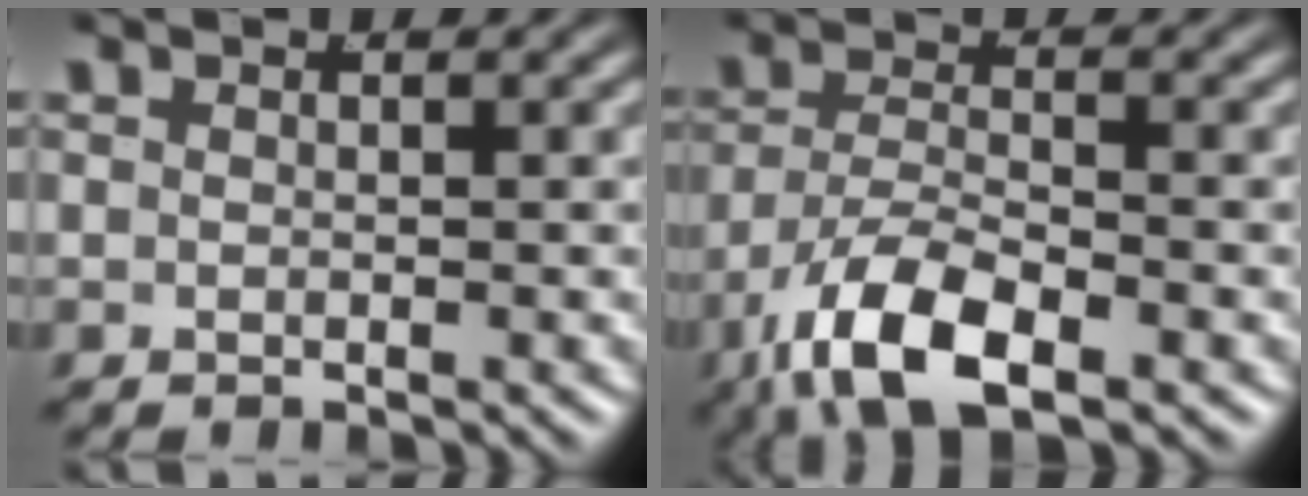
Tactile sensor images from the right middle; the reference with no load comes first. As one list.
[{"total": 6.5, "force": [-3.5, 2.7, 4.8], "torque": [-0.091, -0.028, -0.044]}]